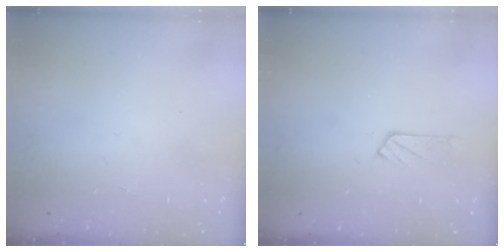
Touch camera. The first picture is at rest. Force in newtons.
{"total": 5.3, "press": 5.3, "slide": 0.6}